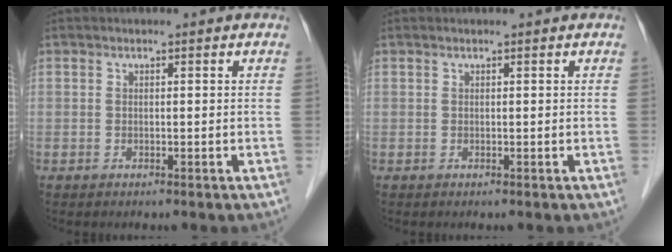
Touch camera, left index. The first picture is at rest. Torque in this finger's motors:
{"motor_torque": [0.09, 0.03, 0.00, -0.01]}